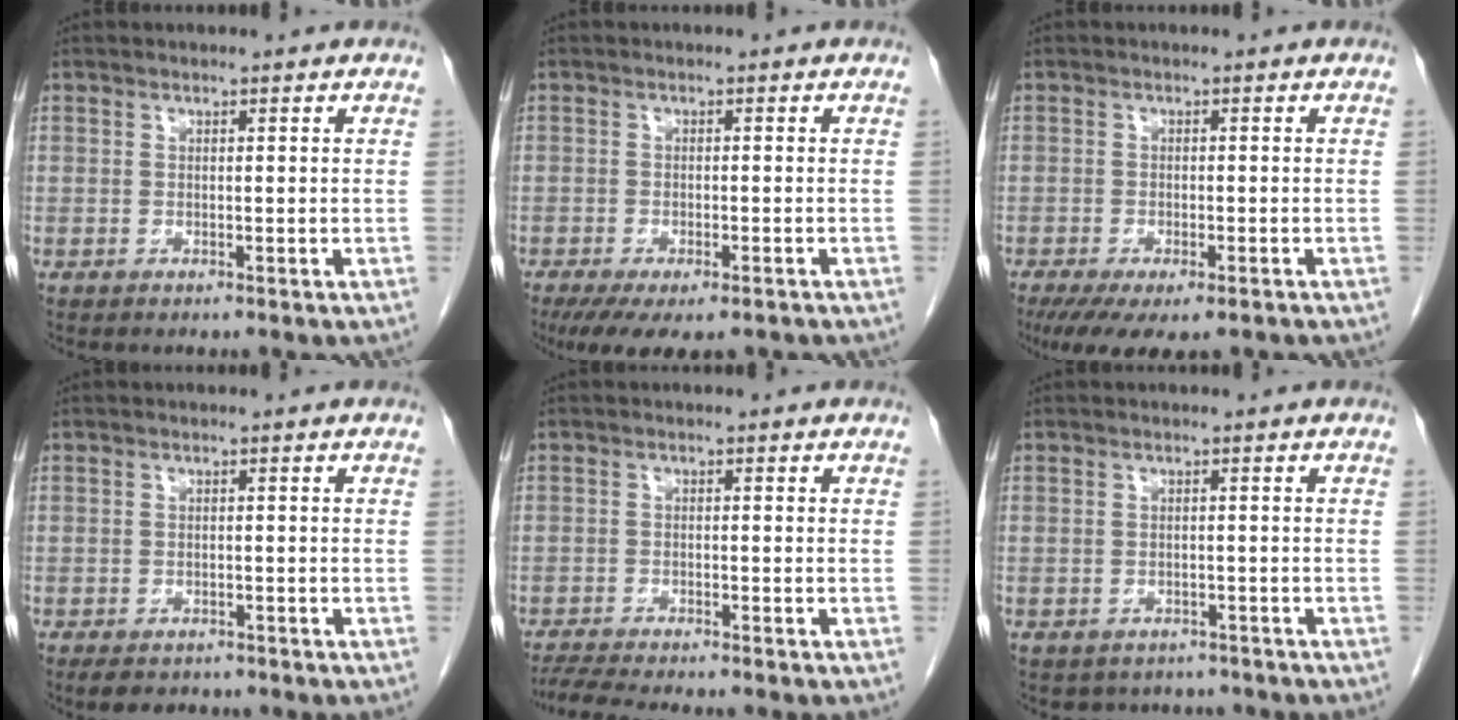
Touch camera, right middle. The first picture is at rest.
{"total": 9.6, "force": [-6.9, 3.4, 5.8], "torque": [-0.087, -0.013, -0.102]}
{"total": 9.4, "force": [-6.6, 3.2, 5.8], "torque": [-0.090, -0.015, -0.100]}
{"total": 4.1, "force": [-3.4, 1.9, 1.4], "torque": [-0.022, -0.004, -0.044]}
{"total": 7.1, "force": [-6.4, 0.2, 3.0], "torque": [-0.051, -0.017, -0.104]}
{"total": 5.1, "force": [-4.4, 2.5, 0.2], "torque": [0.003, 0.010, -0.051]}